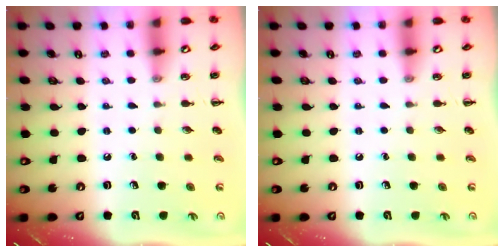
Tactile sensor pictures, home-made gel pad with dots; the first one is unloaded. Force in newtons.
{"total": 0.0}